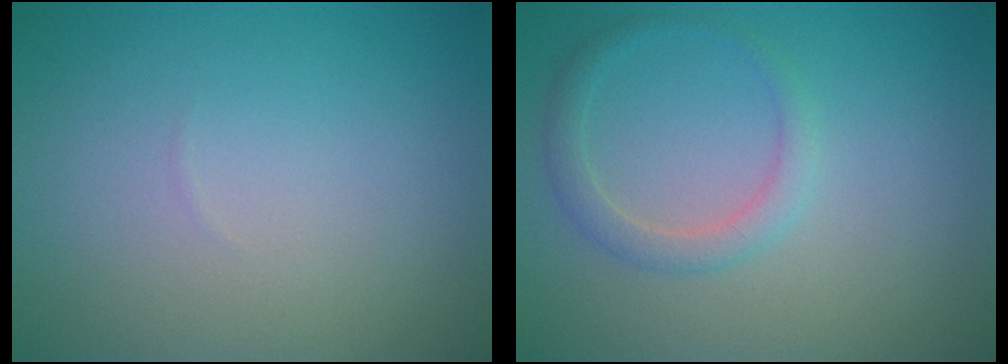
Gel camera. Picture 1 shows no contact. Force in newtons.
{"total": 1.9, "press": 1.9, "slide": 0.1}